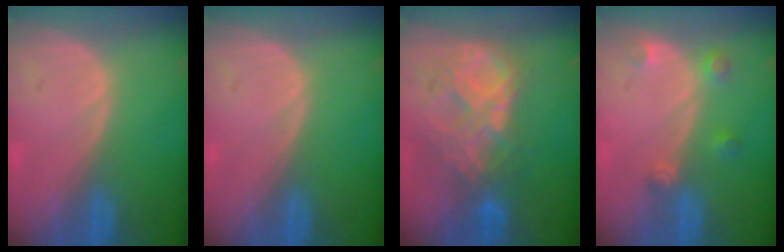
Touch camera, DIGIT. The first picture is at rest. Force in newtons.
{"total": 0.0}
{"total": 9.2, "press": 7.8, "slide": 4.9}
{"total": 2.6, "press": 2.6, "slide": 0.2}